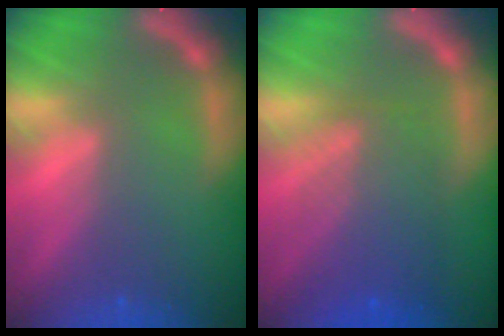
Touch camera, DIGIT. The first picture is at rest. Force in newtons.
{"total": 6.6}